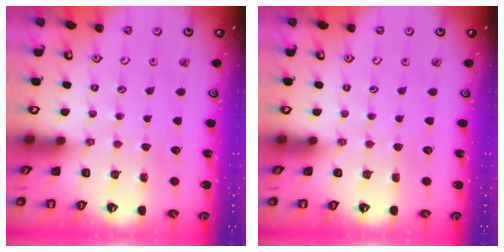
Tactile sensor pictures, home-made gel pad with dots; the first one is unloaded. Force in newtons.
{"total": 0.0}